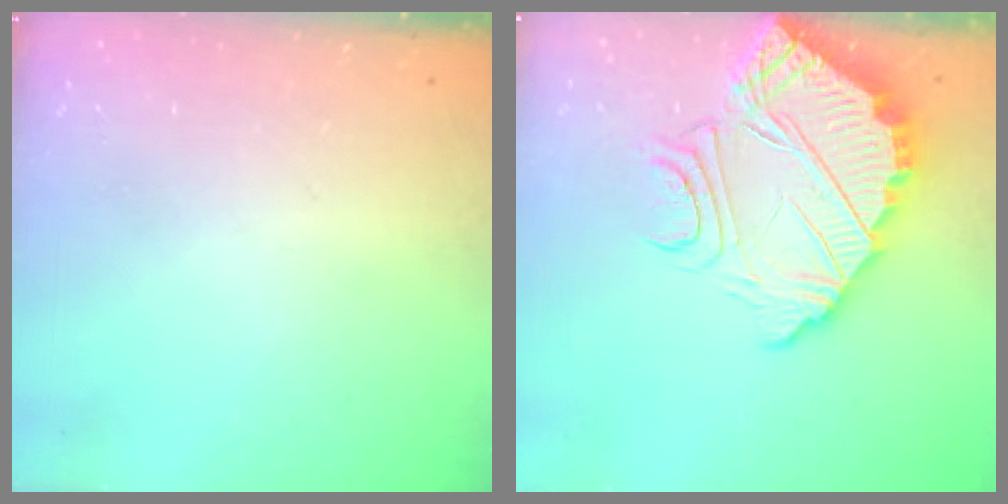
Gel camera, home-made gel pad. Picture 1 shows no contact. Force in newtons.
{"total": 10.2, "press": 10.1, "slide": 0.7}